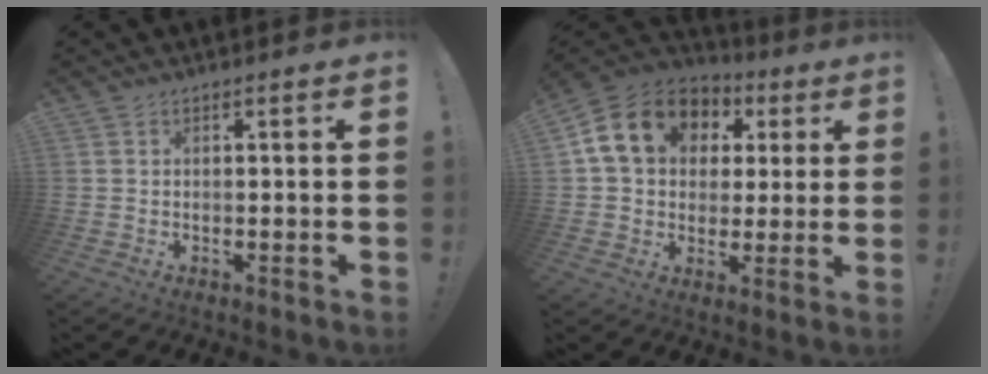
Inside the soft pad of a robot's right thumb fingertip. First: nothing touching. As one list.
[{"total": 17.1, "force": [6.0, 13.2, 9.1], "torque": [-0.139, -0.009, 0.123]}]